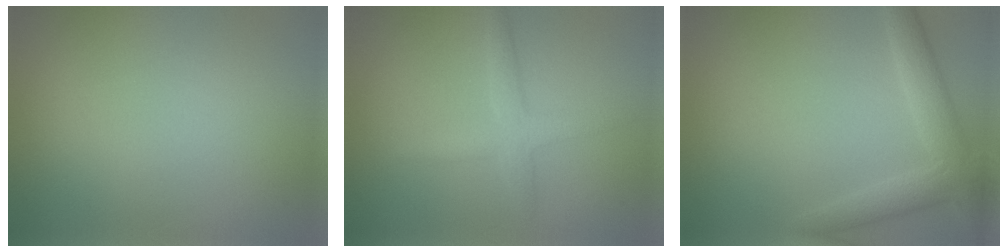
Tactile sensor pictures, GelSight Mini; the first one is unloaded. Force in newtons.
{"total": 2.3, "press": 2.3, "slide": 0.0}
{"total": 3.8, "press": 3.8, "slide": 0.2}